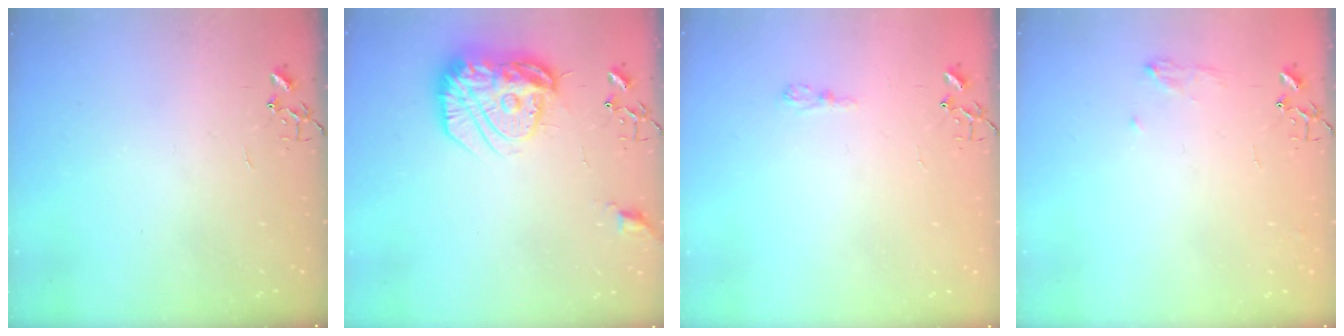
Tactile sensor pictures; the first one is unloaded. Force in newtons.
{"total": 17.7, "press": 17.6, "slide": 1.4}
{"total": 6.0, "press": 6.0, "slide": 0.7}
{"total": 7.0, "press": 7.0, "slide": 0.8}